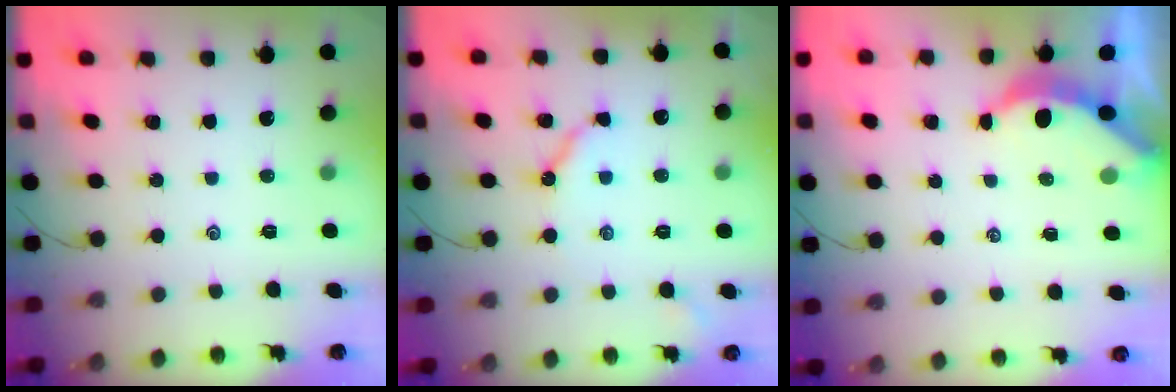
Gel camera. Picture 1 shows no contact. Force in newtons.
{"total": 5.8, "press": 5.8, "slide": 0.7}
{"total": 3.9, "press": 3.9, "slide": 0.5}